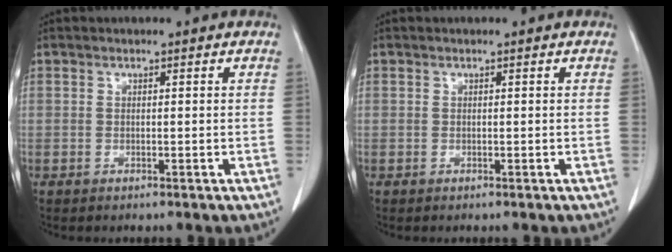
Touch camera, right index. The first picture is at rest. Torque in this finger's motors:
{"motor_torque": [-0.03, 0.00, 0.00, 0.00]}